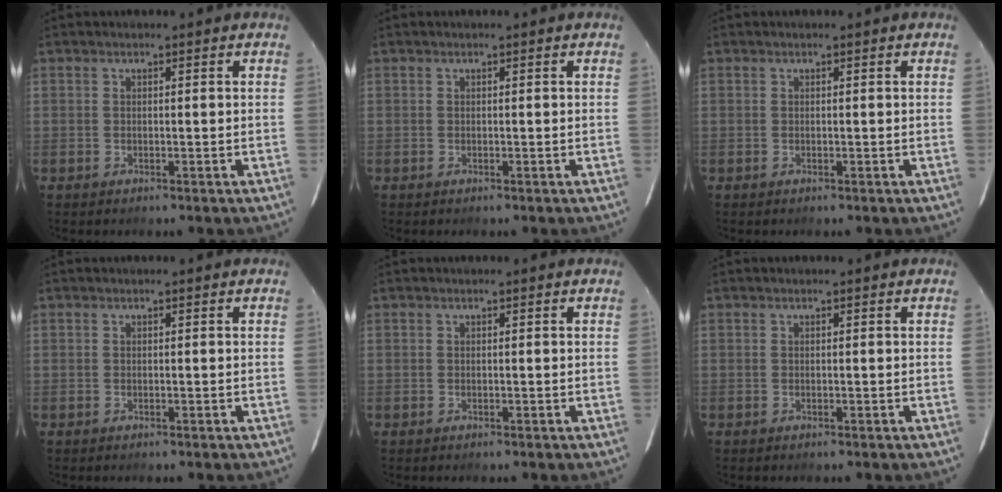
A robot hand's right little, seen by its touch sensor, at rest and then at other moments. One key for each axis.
{"total": 0.0}
{"total": 0.0}
{"total": 0.0}
{"total": 0.0}
{"total": 0.0}